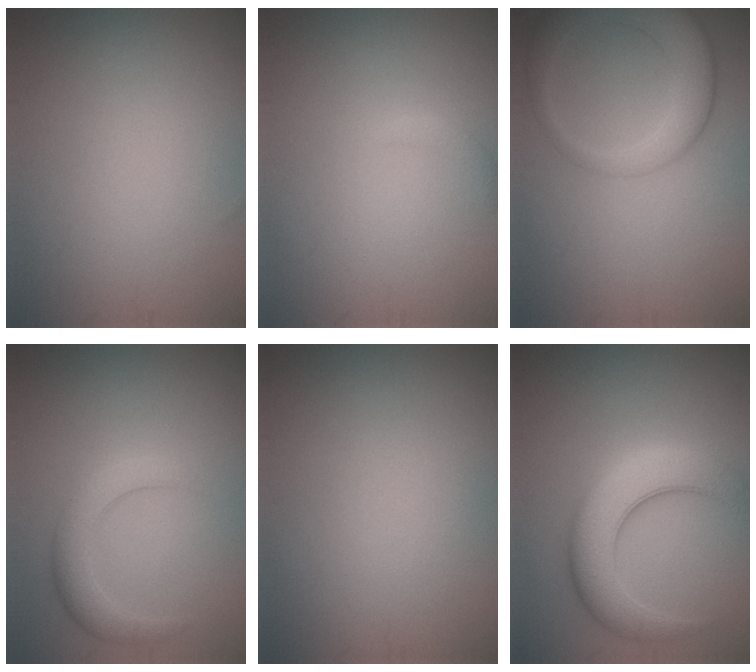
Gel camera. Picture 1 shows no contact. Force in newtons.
{"total": 0.8, "press": 0.8, "slide": 0.1}
{"total": 5.8, "press": 5.8, "slide": 0.4}
{"total": 3.0, "press": 3.0, "slide": 0.2}
{"total": 0.0}
{"total": 6.4, "press": 6.4, "slide": 0.3}